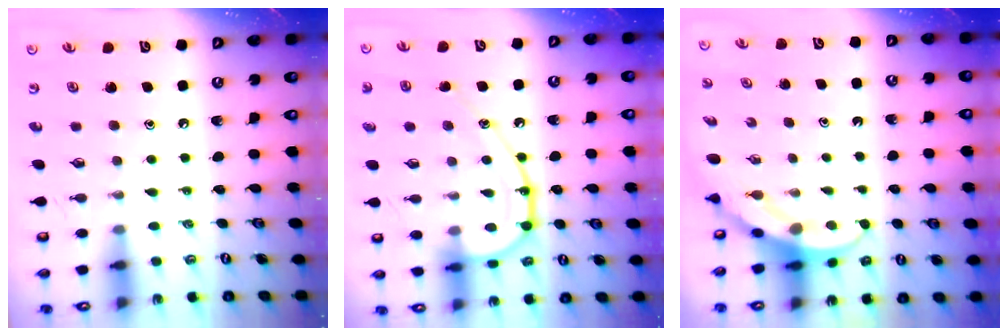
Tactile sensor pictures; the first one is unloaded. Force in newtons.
{"total": 16.0, "press": 16.0, "slide": 1.3}
{"total": 4.0, "press": 3.9, "slide": 0.4}